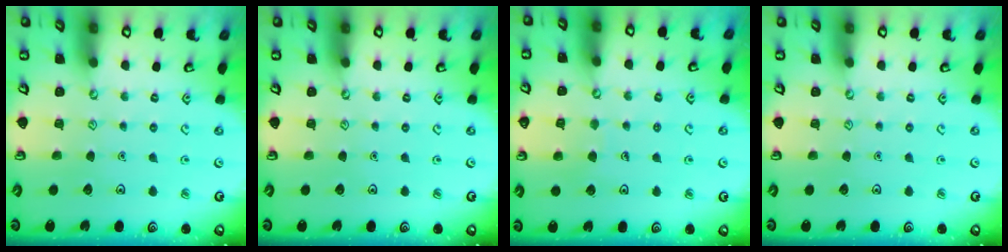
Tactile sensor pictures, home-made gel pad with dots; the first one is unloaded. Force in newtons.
{"total": 0.0}
{"total": 3.7, "press": 3.7, "slide": 0.2}
{"total": 0.0}